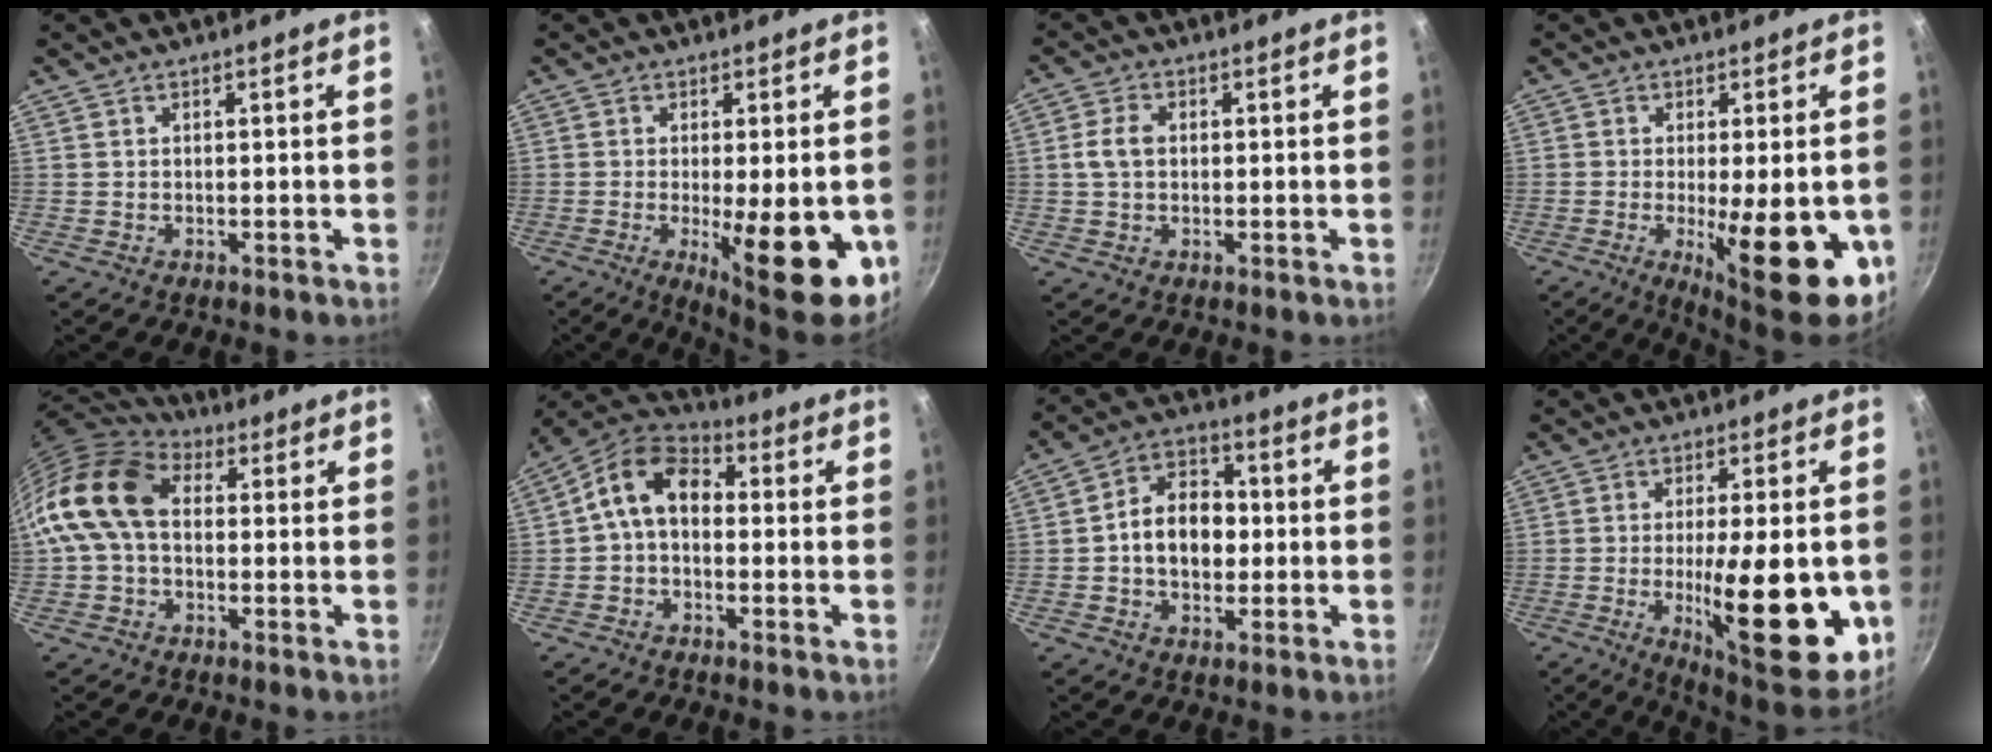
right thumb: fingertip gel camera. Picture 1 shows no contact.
{"total": 16.1, "force": [-3.8, 4.9, 14.8], "torque": [-0.179, -0.009, -0.039]}
{"total": 4.1, "force": [0.3, 2.8, 2.9], "torque": [-0.056, 0.012, 0.001]}
{"total": 17.3, "force": [-4.2, 5.4, 15.9], "torque": [-0.194, -0.009, -0.045]}
{"total": 15.3, "force": [1.1, 10.6, 11.0], "torque": [-0.194, 0.031, 0.000]}
{"total": 10.3, "force": [0.3, 7.2, 7.4], "torque": [-0.110, 0.035, -0.017]}
{"total": 11.2, "force": [-0.5, 8.2, 7.6], "torque": [-0.084, 0.024, -0.022]}
{"total": 21.8, "force": [-4.1, 6.8, 20.3], "torque": [-0.262, -0.007, -0.048]}